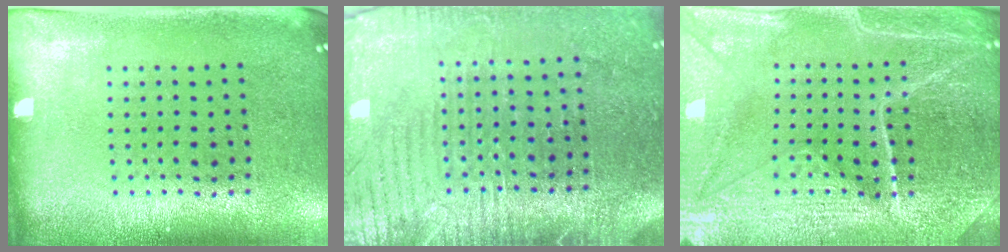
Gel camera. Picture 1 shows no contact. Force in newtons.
{"total": 3.6, "press": 3.4, "slide": 1.2}
{"total": 5.1, "press": 4.8, "slide": 1.8}